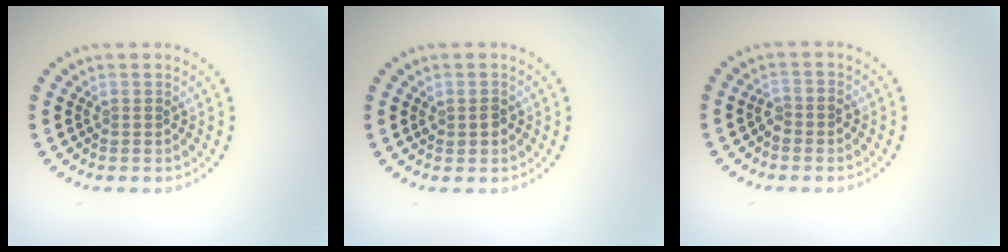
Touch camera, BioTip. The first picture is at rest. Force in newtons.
{"total": 1.3, "press": 1.3, "slide": 0.2}
{"total": 0.9, "press": 0.8, "slide": 0.5}